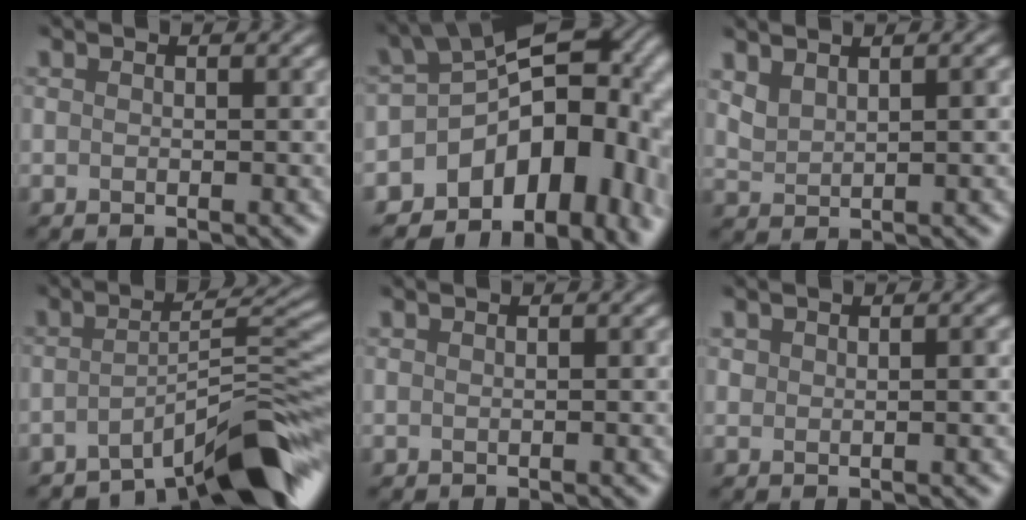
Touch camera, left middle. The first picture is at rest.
{"total": 13.4, "force": [-5.6, 8.0, 9.2], "torque": [-0.113, -0.002, -0.090]}
{"total": 2.7, "force": [2.4, 0.8, 1.0], "torque": [-0.017, 0.013, 0.036]}
{"total": 7.5, "force": [-5.3, 0.9, 5.3], "torque": [-0.073, 0.009, -0.091]}
{"total": 1.1, "force": [0.7, 0.5, 0.7], "torque": [0.000, 0.002, -0.003]}
{"total": 1.2, "force": [0.7, 0.4, 0.9], "torque": [0.000, 0.004, 0.003]}